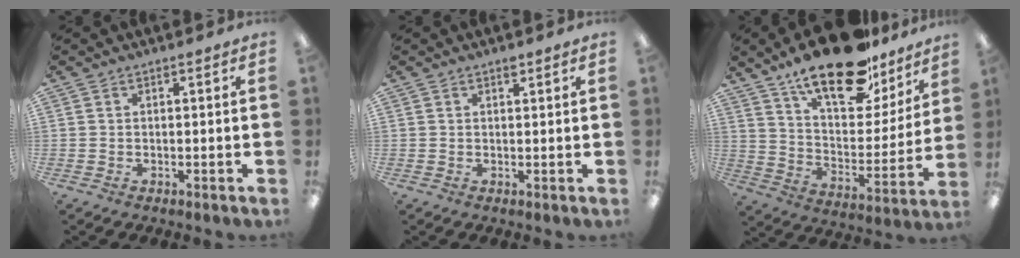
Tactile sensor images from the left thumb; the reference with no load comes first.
{"total": 1.1, "force": [0.9, 0.2, 0.6], "torque": [-0.004, -0.003, 0.015]}
{"total": 23.0, "force": [17.0, 9.0, 12.6], "torque": [-0.198, -0.113, 0.293]}